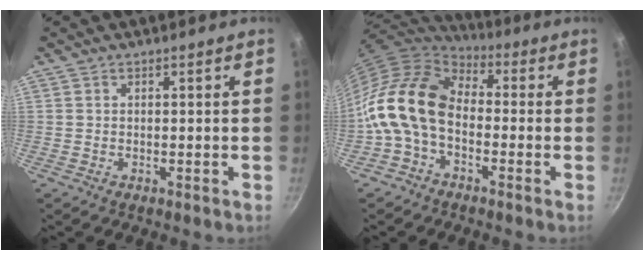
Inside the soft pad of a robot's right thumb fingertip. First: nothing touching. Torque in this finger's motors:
{"motor_torque": [1.51, 3.31, 1.17, -1.28, 0.62]}